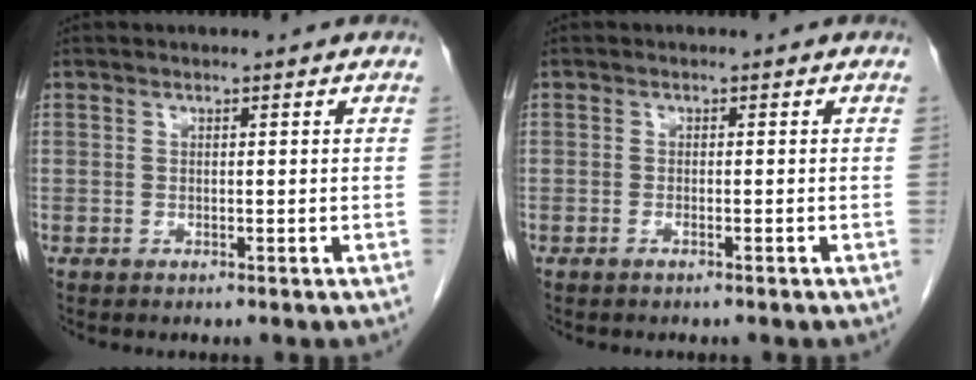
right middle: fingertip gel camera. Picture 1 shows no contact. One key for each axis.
{"total": 0.7, "fx": -0.5, "fy": 0.0, "fz": 0.5, "tx": -0.015, "ty": 0.000, "tz": -0.010}